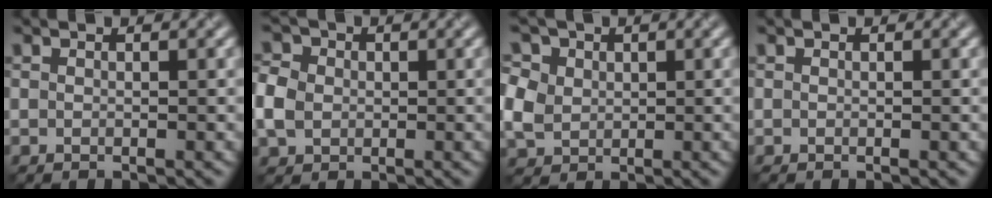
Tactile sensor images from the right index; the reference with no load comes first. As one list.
[{"total": 4.0, "force": [-0.1, 3.5, 1.9], "torque": [-0.054, 0.012, -0.002]}, {"total": 6.9, "force": [2.4, 5.6, 3.3], "torque": [-0.078, 0.033, 0.026]}, {"total": 0.0}]